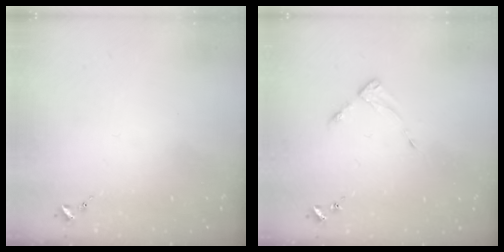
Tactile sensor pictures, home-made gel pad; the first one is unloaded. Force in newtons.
{"total": 4.1, "press": 4.1, "slide": 0.4}